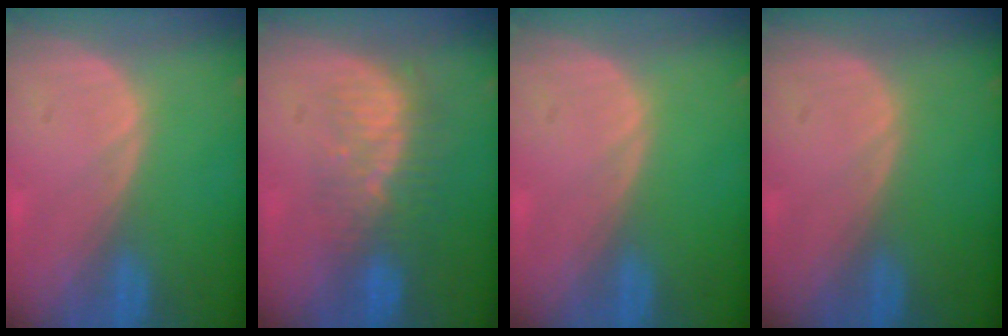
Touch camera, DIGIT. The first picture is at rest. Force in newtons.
{"total": 8.1, "press": 7.1, "slide": 3.9}
{"total": 0.0}
{"total": 0.0}